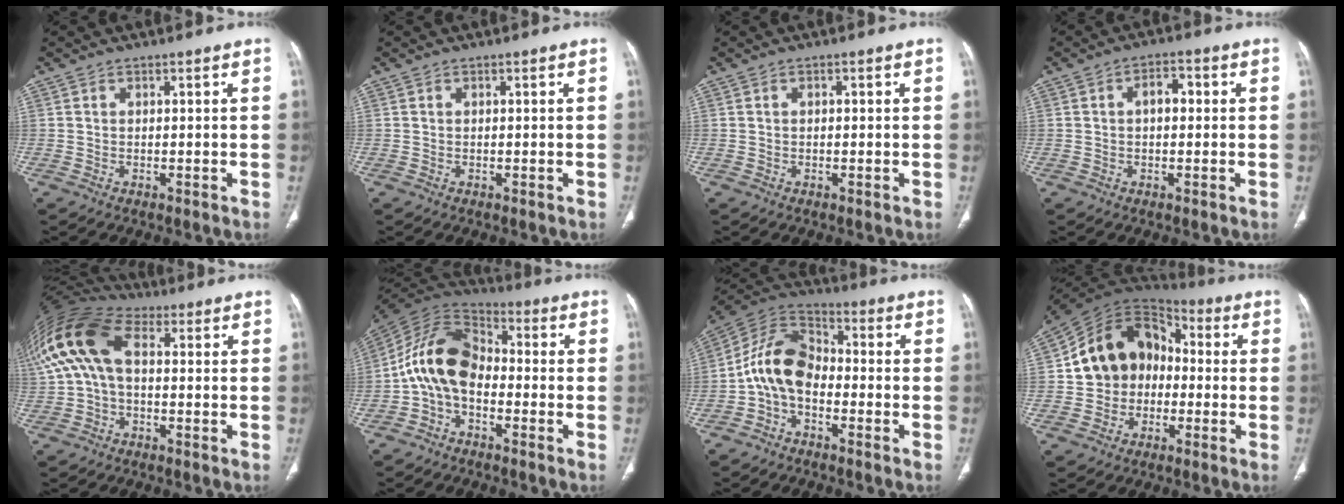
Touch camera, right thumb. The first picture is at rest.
{"total": 0.0}
{"total": 0.6, "force": [0.1, 0.3, 0.5], "torque": [-0.011, 0.004, 0.003]}
{"total": 3.9, "force": [0.4, 2.3, 3.2], "torque": [-0.046, 0.016, 0.002]}
{"total": 15.6, "force": [2.3, 9.5, 12.2], "torque": [-0.267, 0.042, 0.034]}
{"total": 13.0, "force": [-2.4, 8.7, 9.3], "torque": [-0.164, 0.054, -0.061]}
{"total": 10.9, "force": [-2.6, 7.3, 7.7], "torque": [-0.133, 0.048, -0.066]}
{"total": 15.6, "force": [-0.4, 12.6, 9.1], "torque": [-0.121, 0.043, -0.019]}